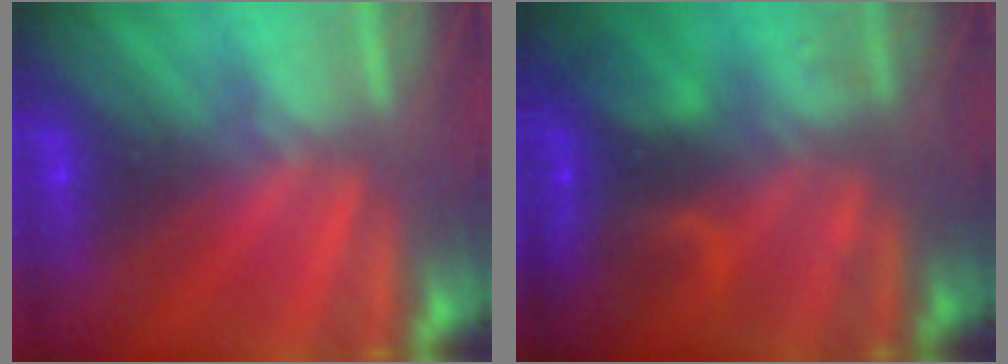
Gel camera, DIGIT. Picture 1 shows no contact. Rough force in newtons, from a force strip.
{"total": 5.5}